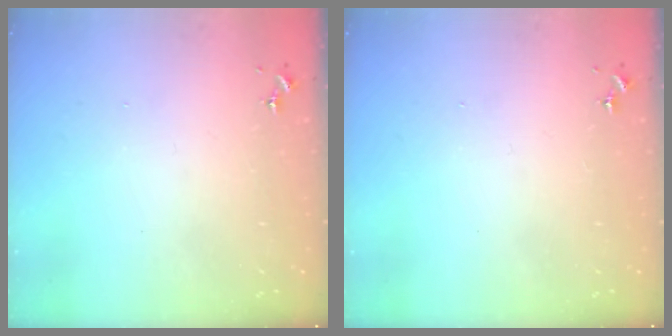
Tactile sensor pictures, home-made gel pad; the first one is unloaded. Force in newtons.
{"total": 0.0}